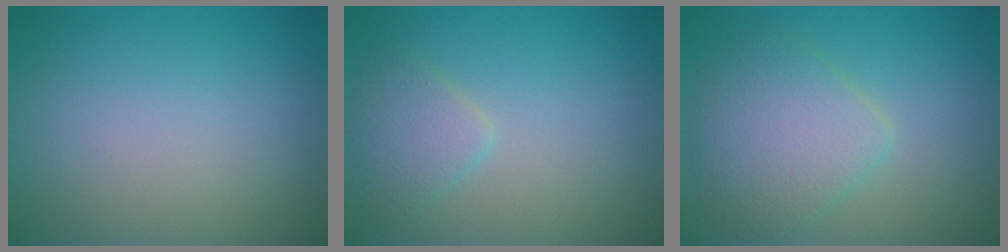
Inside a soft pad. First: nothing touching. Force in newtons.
{"total": 2.3, "press": 2.2, "slide": 0.2}
{"total": 4.5, "press": 4.5, "slide": 0.1}